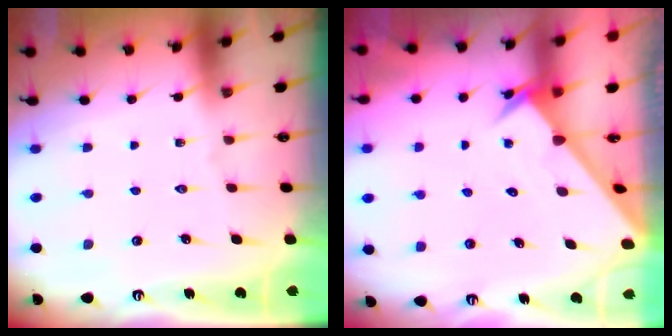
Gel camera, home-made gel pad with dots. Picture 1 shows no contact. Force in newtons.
{"total": 2.7, "press": 2.7, "slide": 0.2}